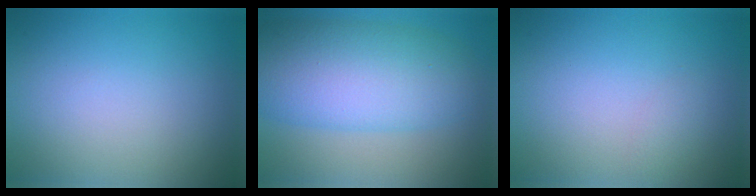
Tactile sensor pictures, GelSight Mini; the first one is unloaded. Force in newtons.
{"total": 9.5, "press": 9.5, "slide": 0.5}
{"total": 0.8, "press": 0.8, "slide": 0.0}